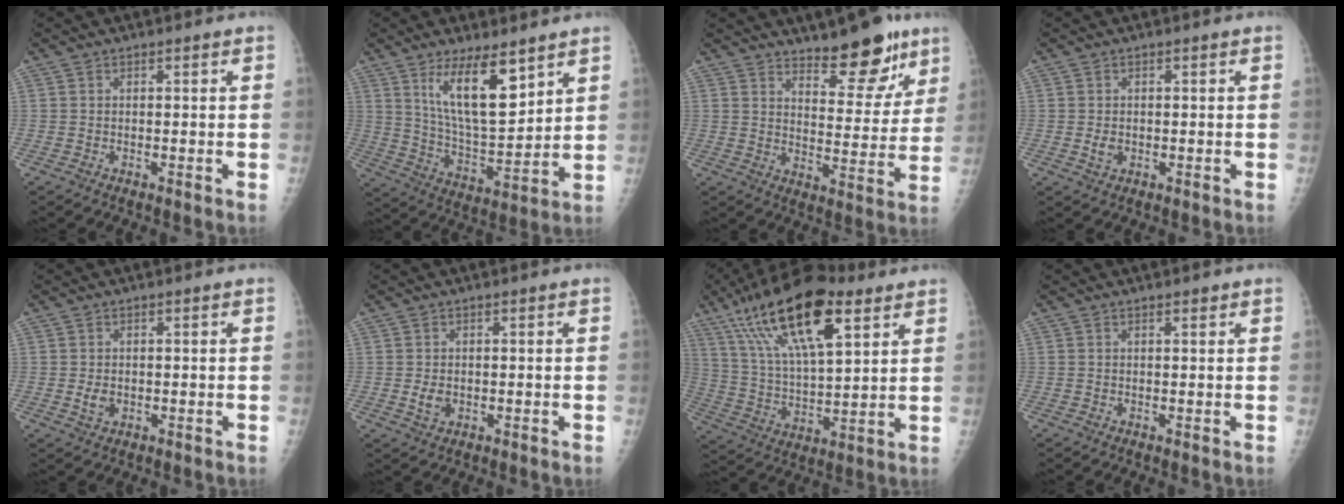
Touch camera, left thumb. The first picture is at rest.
{"total": 13.8, "force": [7.6, 4.8, 10.5], "torque": [-0.160, -0.053, 0.147]}
{"total": 12.7, "force": [9.4, 4.6, 7.2], "torque": [-0.055, -0.068, 0.144]}
{"total": 2.2, "force": [-0.4, 1.7, 1.4], "torque": [-0.017, 0.001, -0.003]}
{"total": 2.5, "force": [-0.4, 1.9, 1.6], "torque": [-0.021, 0.000, -0.003]}
{"total": 2.8, "force": [-0.4, 2.1, 1.8], "torque": [-0.025, -0.001, -0.002]}
{"total": 22.4, "force": [11.9, 8.2, 17.2], "torque": [-0.294, -0.023, 0.213]}
{"total": 0.8, "force": [0.6, 0.2, 0.4], "torque": [-0.007, -0.003, 0.009]}